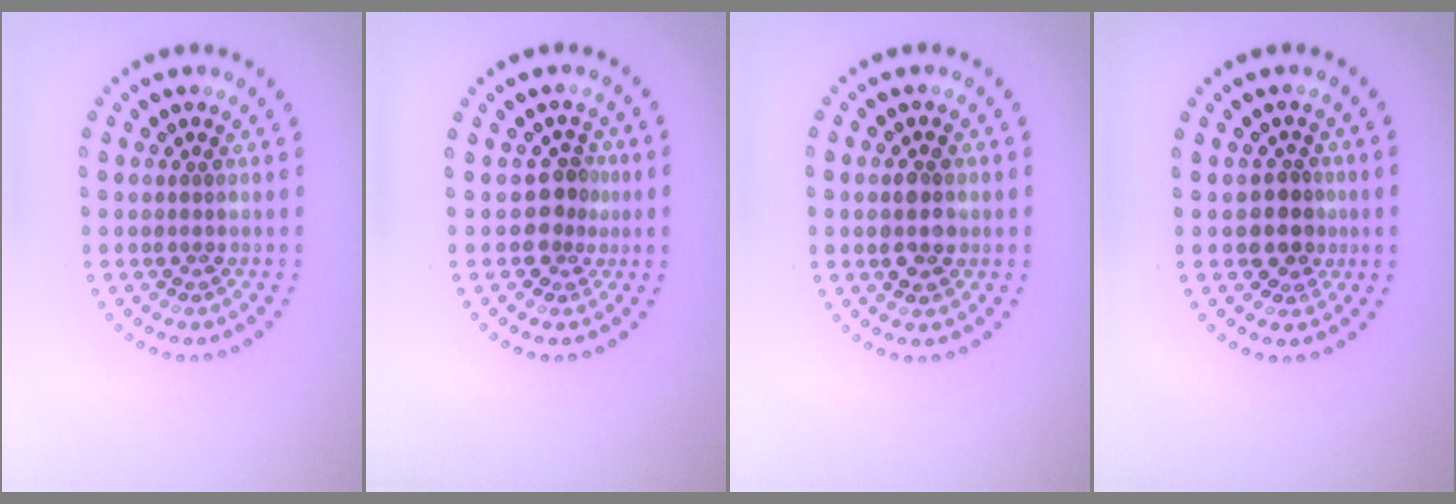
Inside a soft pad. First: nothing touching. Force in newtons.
{"total": 2.4, "press": 1.9, "slide": 1.5}
{"total": 2.9, "press": 2.9, "slide": 0.1}
{"total": 2.6, "press": 2.3, "slide": 1.2}